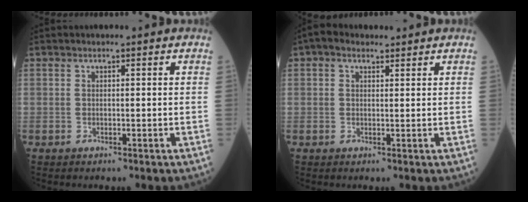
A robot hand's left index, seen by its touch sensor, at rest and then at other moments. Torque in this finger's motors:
{"motor_torque": [0.96, -0.95, 0.24, 0.05]}